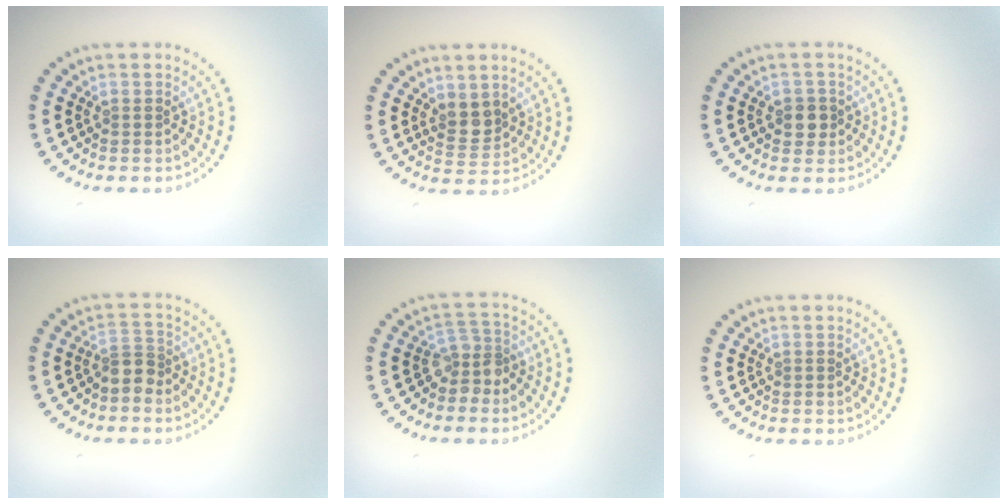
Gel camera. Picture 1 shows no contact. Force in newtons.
{"total": 2.2, "press": 1.9, "slide": 1.1}
{"total": 1.9, "press": 1.8, "slide": 0.7}
{"total": 2.2, "press": 1.6, "slide": 1.4}
{"total": 2.5, "press": 1.9, "slide": 1.6}
{"total": 0.0}